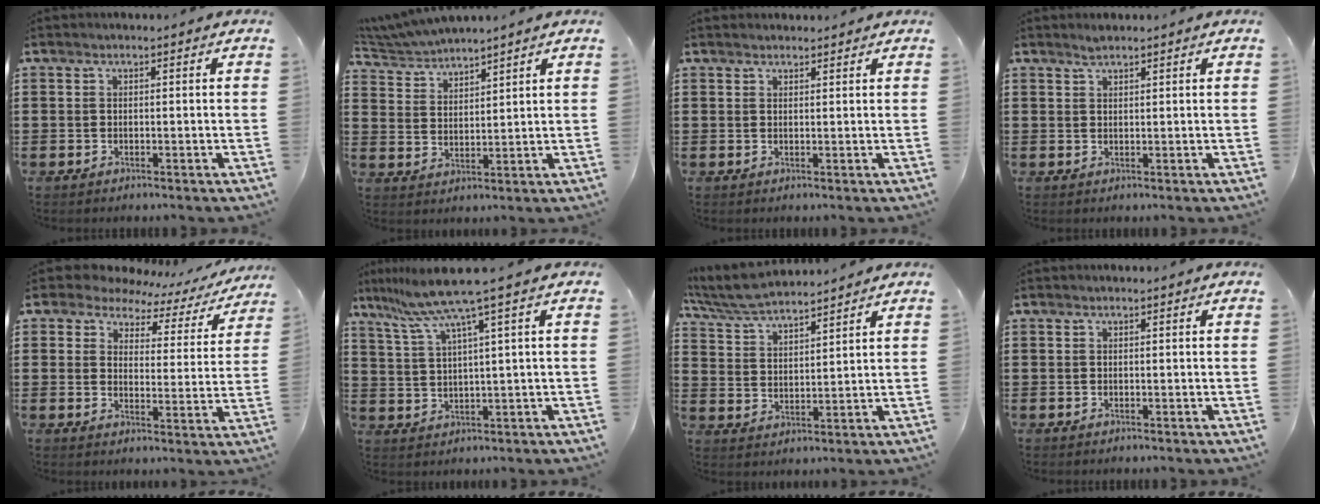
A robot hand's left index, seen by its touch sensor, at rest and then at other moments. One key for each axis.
{"total": 4.9, "fx": 4.9, "fy": 0.1, "fz": 0.5, "tx": -0.029, "ty": -0.016, "tz": 0.090}
{"total": 1.1, "fx": 1.0, "fy": 0.2, "fz": 0.0, "tx": -0.003, "ty": 0.000, "tz": 0.021}
{"total": 1.4, "fx": 1.2, "fy": 0.2, "fz": 0.5, "tx": -0.012, "ty": 0.000, "tz": 0.024}
{"total": 4.8, "fx": 3.9, "fy": 2.5, "fz": 1.2, "tx": -0.042, "ty": -0.018, "tz": 0.063}
{"total": 8.2, "fx": 5.6, "fy": -1.4, "fz": 5.9, "tx": -0.141, "ty": -0.040, "tz": 0.089}
{"total": 6.4, "fx": 6.0, "fy": 0.7, "fz": 2.1, "tx": -0.064, "ty": -0.021, "tz": 0.109}
{"total": 0.0}